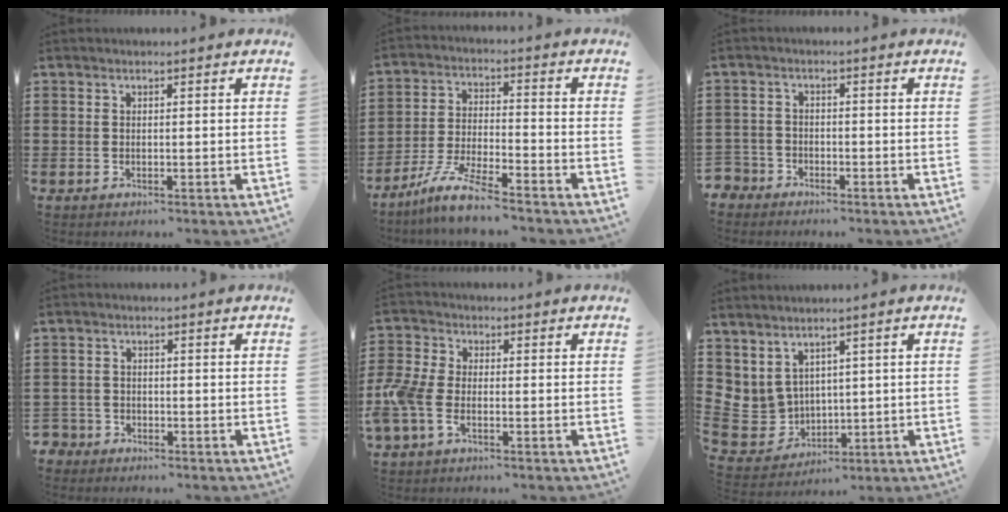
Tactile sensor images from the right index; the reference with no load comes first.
{"total": 7.6, "force": [-6.6, 0.3, 3.7], "torque": [-0.090, -0.007, -0.132]}
{"total": 2.5, "force": [-2.1, 1.4, 0.0], "torque": [-0.016, -0.001, -0.051]}
{"total": 2.1, "force": [-1.8, 1.1, 0.0], "torque": [-0.014, -0.003, -0.044]}
{"total": 5.2, "force": [-2.3, 2.6, 3.8], "torque": [-0.107, -0.005, -0.052]}
{"total": 4.7, "force": [2.3, 4.0, 1.0], "torque": [-0.070, -0.019, 0.041]}